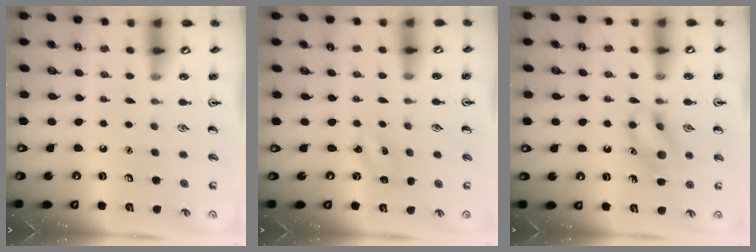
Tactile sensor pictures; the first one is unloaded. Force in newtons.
{"total": 2.5, "press": 2.3, "slide": 0.8}
{"total": 11.8, "press": 11.7, "slide": 0.8}